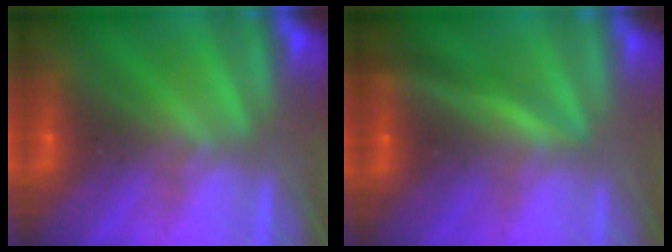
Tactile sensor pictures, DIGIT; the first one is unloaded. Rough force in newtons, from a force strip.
{"total": 2.8}